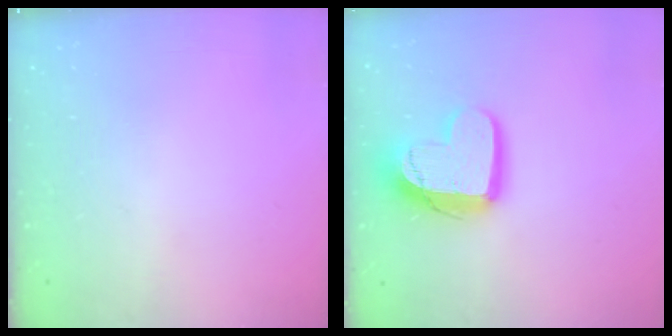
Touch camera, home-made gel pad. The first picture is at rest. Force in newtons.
{"total": 16.0, "press": 15.9, "slide": 1.5}